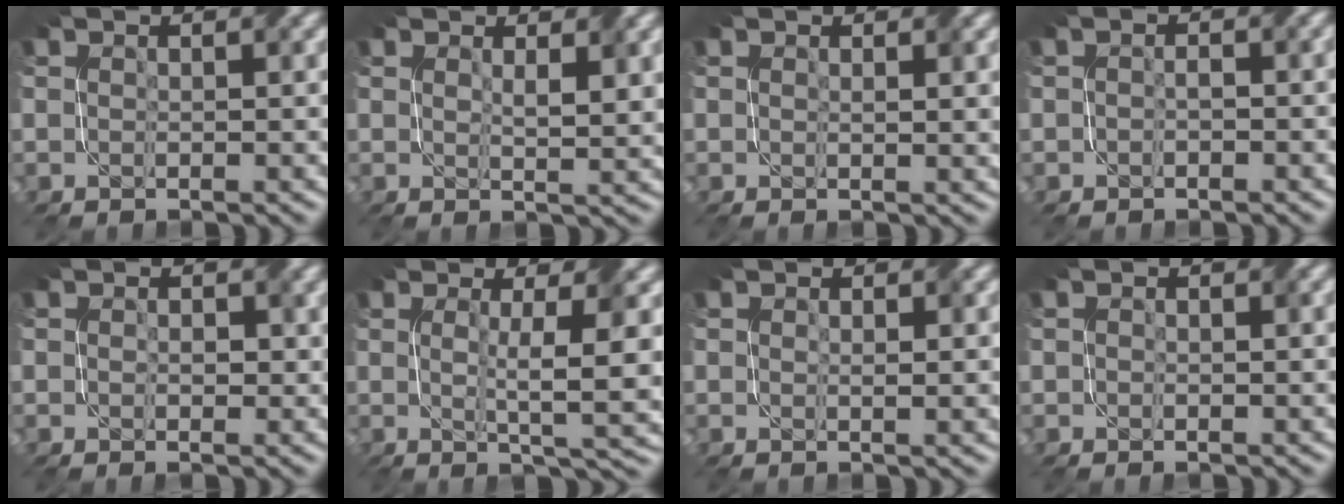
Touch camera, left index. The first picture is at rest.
{"total": 2.5, "force": [1.1, 0.4, 2.3], "torque": [-0.037, -0.004, 0.021]}
{"total": 1.6, "force": [0.6, 0.2, 1.5], "torque": [-0.020, -0.001, 0.011]}
{"total": 1.1, "force": [-0.3, 0.7, 0.8], "torque": [-0.015, 0.001, -0.009]}
{"total": 1.6, "force": [0.3, 1.0, 1.2], "torque": [-0.018, -0.002, 0.005]}
{"total": 6.2, "force": [0.5, 1.1, 6.1], "torque": [-0.092, -0.007, 0.011]}
{"total": 1.4, "force": [0.4, 0.3, 1.3], "torque": [-0.021, -0.003, 0.009]}
{"total": 1.0, "force": [0.1, 0.5, 0.8], "torque": [-0.007, 0.000, 0.003]}